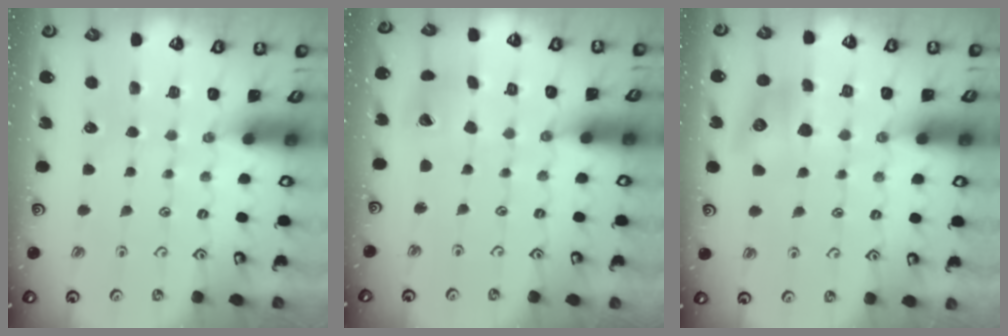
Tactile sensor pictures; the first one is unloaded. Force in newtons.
{"total": 7.4, "press": 7.3, "slide": 1.1}
{"total": 9.8, "press": 9.8, "slide": 0.4}